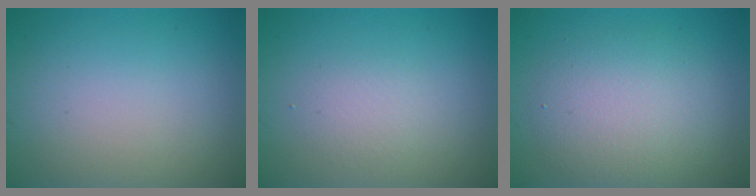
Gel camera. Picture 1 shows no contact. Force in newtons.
{"total": 1.5, "press": 1.5, "slide": 0.1}
{"total": 4.9, "press": 4.9, "slide": 0.2}